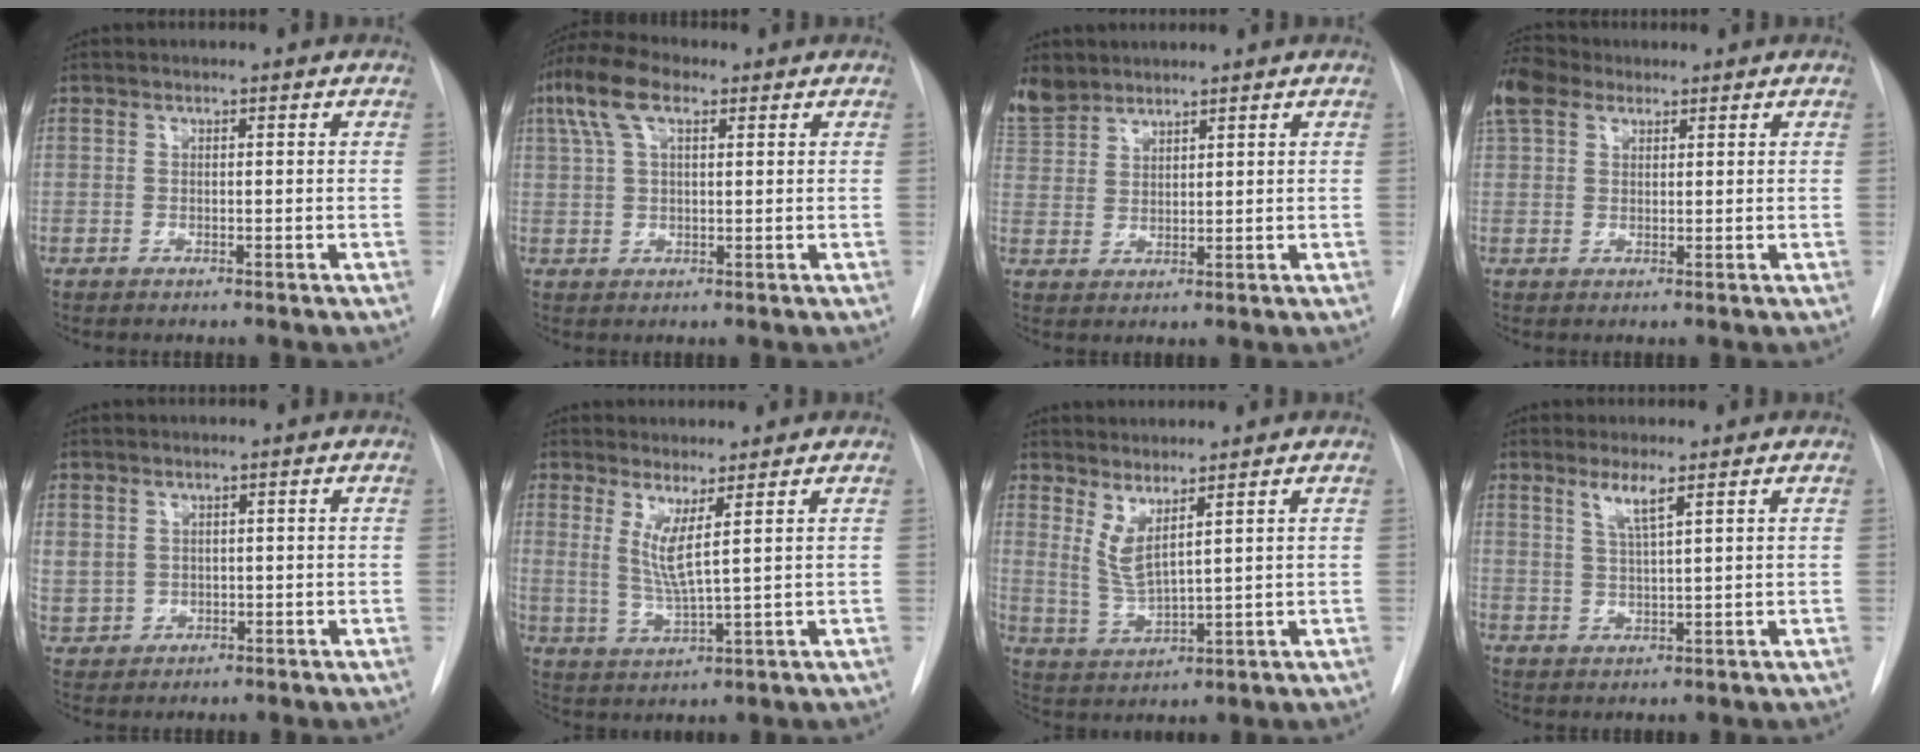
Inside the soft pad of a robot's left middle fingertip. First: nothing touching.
{"total": 8.1, "force": [3.8, 3.1, 6.4], "torque": [-0.146, 0.032, 0.073]}
{"total": 5.8, "force": [5.3, 2.2, 0.8], "torque": [-0.019, 0.009, 0.114]}
{"total": 5.6, "force": [3.8, 3.3, 2.4], "torque": [-0.070, 0.030, 0.080]}
{"total": 9.0, "force": [0.7, 8.5, 3.0], "torque": [-0.119, 0.011, 0.037]}
{"total": 5.0, "force": [2.1, -0.4, 4.5], "torque": [-0.094, -0.021, 0.046]}
{"total": 4.7, "force": [2.8, 0.3, 3.8], "torque": [-0.084, -0.023, 0.065]}
{"total": 3.5, "force": [2.1, -0.3, 2.7], "torque": [-0.059, -0.009, 0.042]}